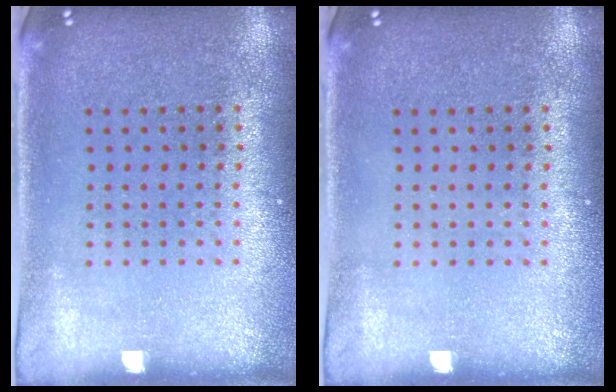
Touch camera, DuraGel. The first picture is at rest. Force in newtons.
{"total": 0.0}